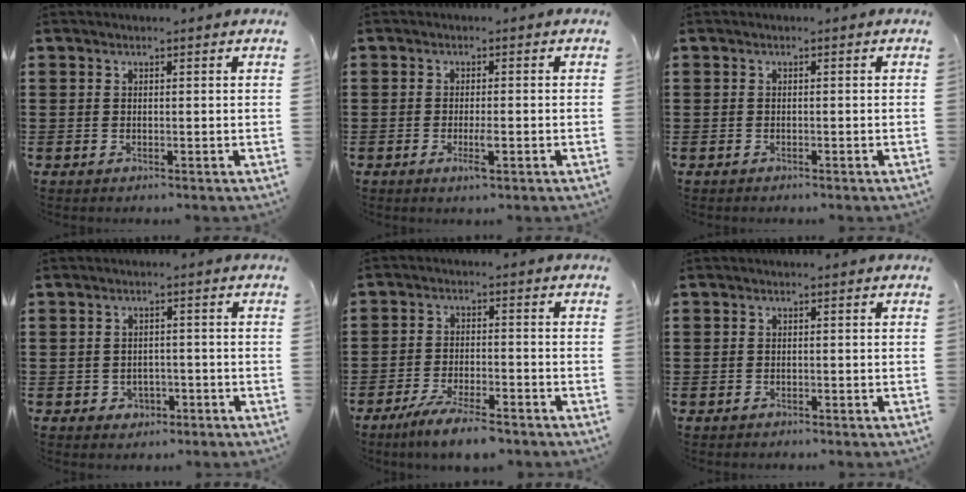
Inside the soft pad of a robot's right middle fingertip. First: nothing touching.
{"total": 2.7, "force": [-1.0, 0.6, 2.5], "torque": [-0.049, -0.003, -0.020]}
{"total": 0.6, "force": [-0.5, 0.1, 0.0], "torque": [-0.001, 0.001, -0.012]}
{"total": 1.7, "force": [-1.1, 1.2, 0.3], "torque": [-0.013, 0.002, -0.028]}
{"total": 6.0, "force": [-5.2, 0.5, 2.8], "torque": [-0.064, -0.007, -0.101]}
{"total": 0.9, "force": [-0.8, 0.3, -0.2], "torque": [0.000, 0.003, -0.020]}